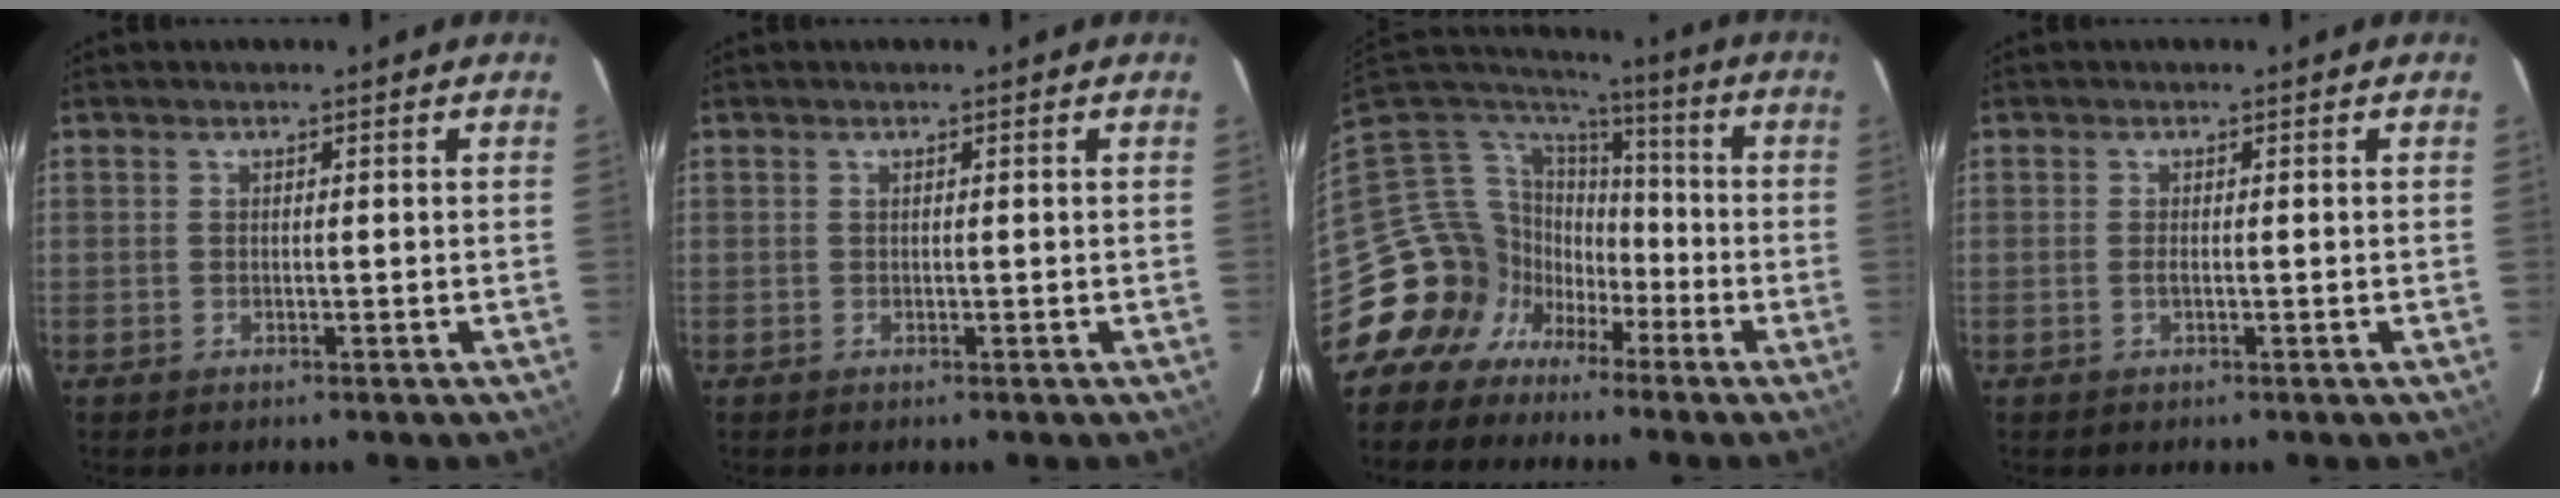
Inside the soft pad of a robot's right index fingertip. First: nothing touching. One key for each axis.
{"total": 0.0}
{"total": 15.3, "fx": -7.6, "fy": 12.8, "fz": 3.7, "tx": -0.097, "ty": 0.039, "tz": -0.140}
{"total": 0.8, "fx": -0.2, "fy": 0.1, "fz": 0.7, "tx": -0.013, "ty": -0.002, "tz": -0.004}